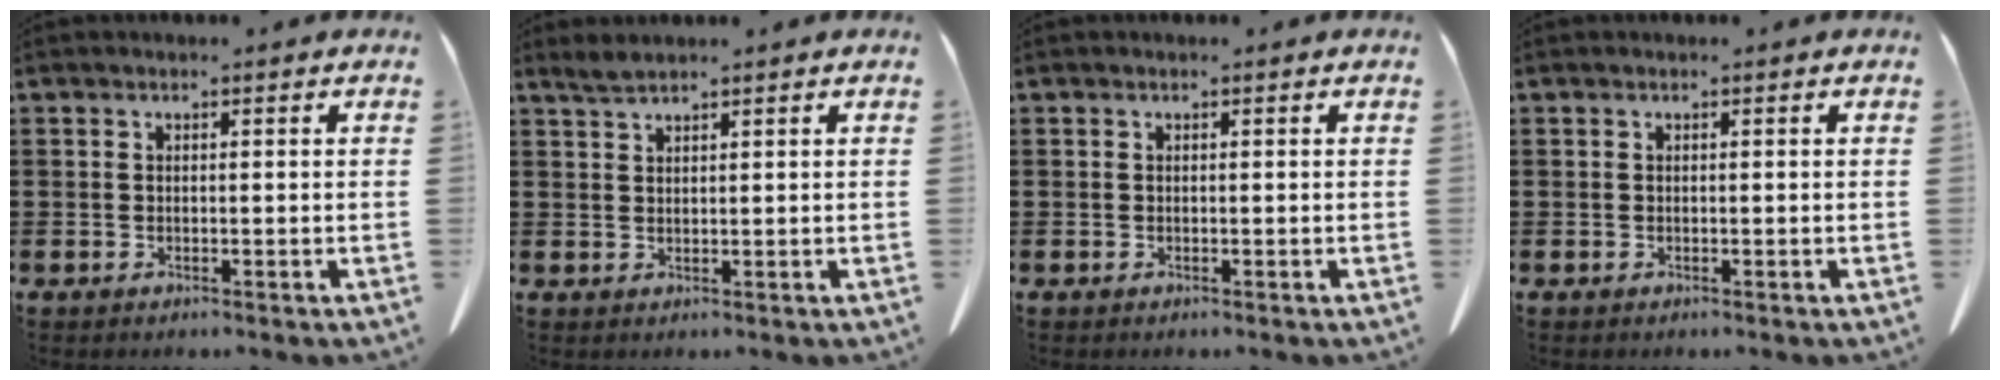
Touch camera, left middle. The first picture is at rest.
{"total": 1.6, "force": [1.5, 0.1, 0.7], "torque": [-0.018, 0.001, 0.028]}
{"total": 0.0}
{"total": 0.0}